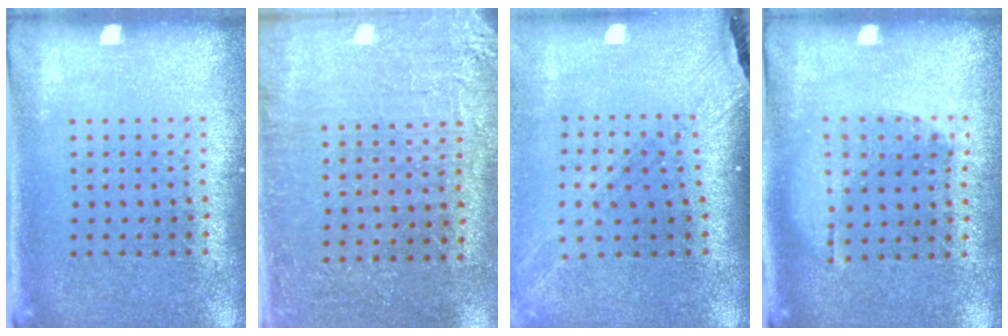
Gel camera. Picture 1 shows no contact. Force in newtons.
{"total": 2.7, "press": 2.7, "slide": 0.4}
{"total": 1.5, "press": 1.5, "slide": 0.4}
{"total": 1.1, "press": 0.8, "slide": 0.7}